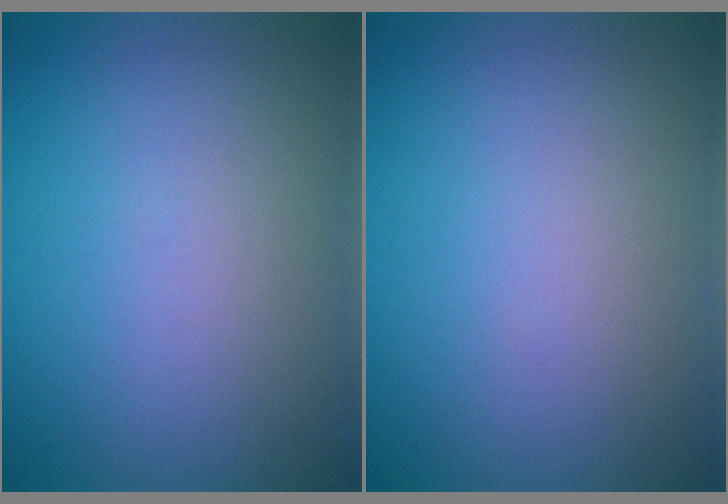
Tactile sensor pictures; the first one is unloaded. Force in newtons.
{"total": 0.0}